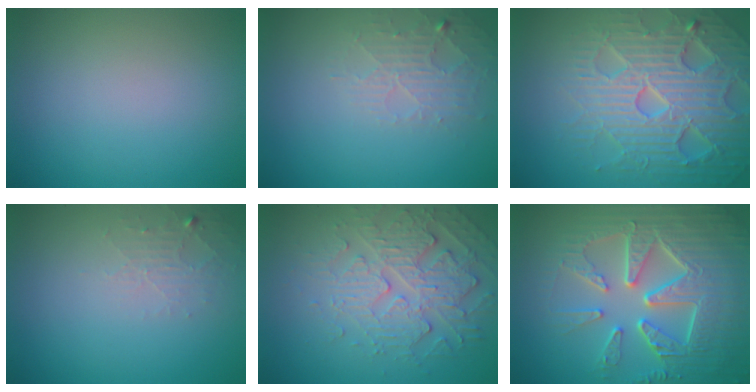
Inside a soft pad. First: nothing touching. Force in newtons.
{"total": 2.6, "press": 2.6, "slide": 0.4}
{"total": 7.5, "press": 7.4, "slide": 1.4}
{"total": 1.7, "press": 1.7, "slide": 0.3}
{"total": 4.7, "press": 4.1, "slide": 2.3}
{"total": 9.1, "press": 6.5, "slide": 6.3}